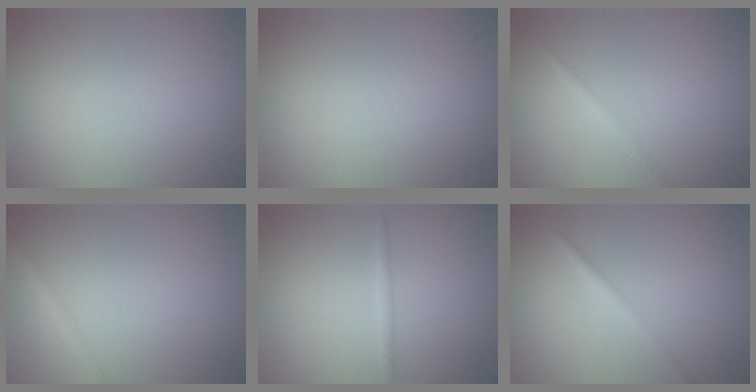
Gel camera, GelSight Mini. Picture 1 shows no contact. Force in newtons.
{"total": 0.0}
{"total": 1.3, "press": 1.3, "slide": 0.1}
{"total": 1.7, "press": 1.7, "slide": 0.1}
{"total": 0.9, "press": 0.9, "slide": 0.0}
{"total": 1.7, "press": 1.7, "slide": 0.1}